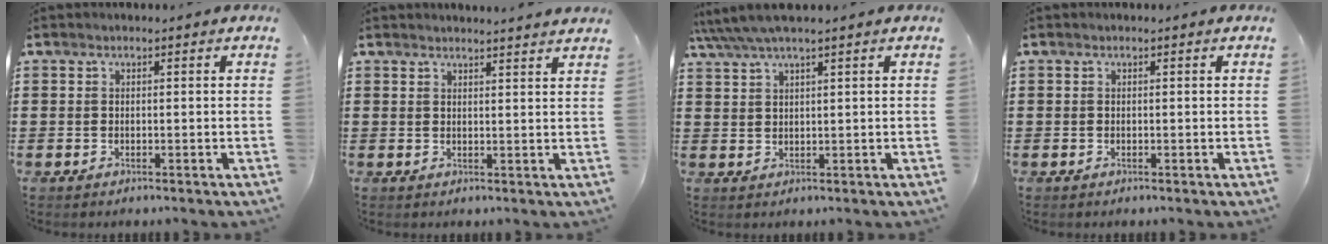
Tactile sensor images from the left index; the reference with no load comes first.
{"total": 2.1, "force": [2.1, -0.4, 0.1], "torque": [-0.007, -0.005, 0.040]}
{"total": 3.1, "force": [2.4, 0.2, 1.9], "torque": [-0.044, 0.001, 0.043]}
{"total": 0.0}